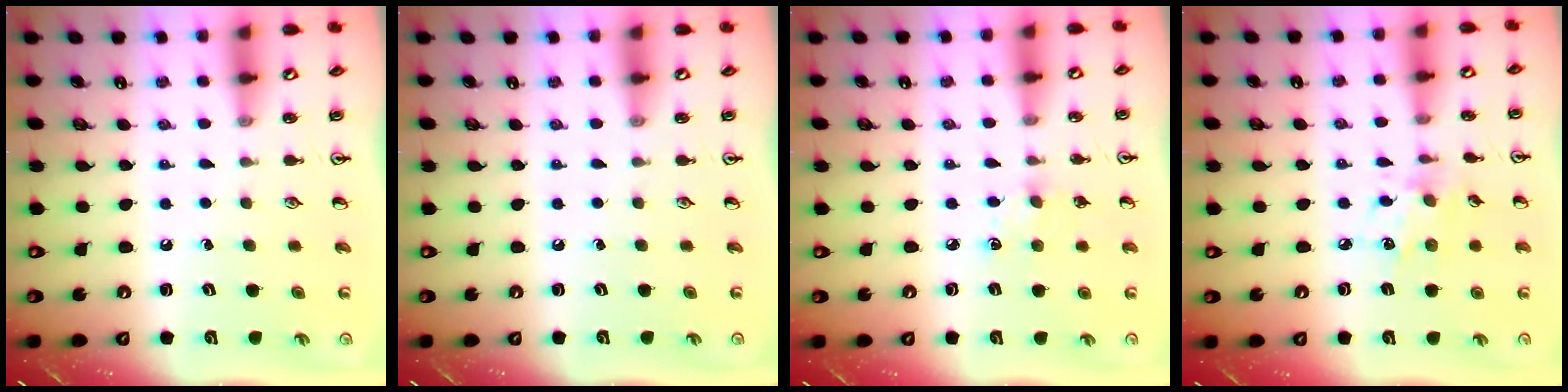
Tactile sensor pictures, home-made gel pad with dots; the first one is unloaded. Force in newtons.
{"total": 0.0}
{"total": 5.4, "press": 5.3, "slide": 0.8}
{"total": 5.9, "press": 5.7, "slide": 1.6}